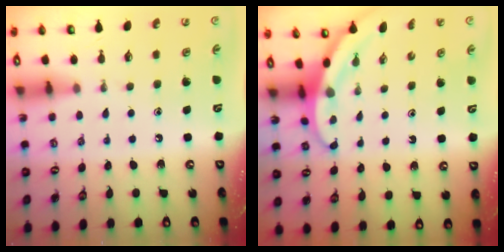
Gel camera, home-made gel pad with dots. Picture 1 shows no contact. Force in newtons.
{"total": 3.3, "press": 3.3, "slide": 0.2}